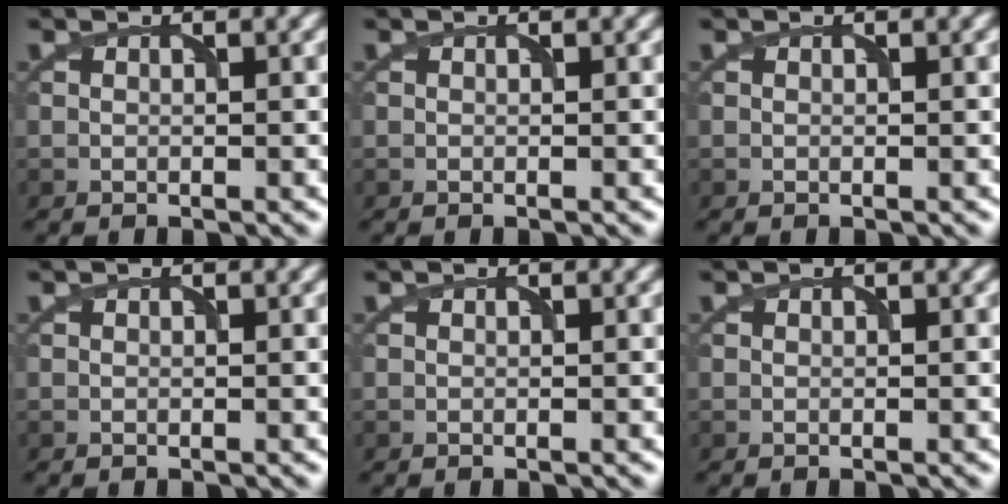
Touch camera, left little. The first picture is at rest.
{"total": 0.0}
{"total": 0.0}
{"total": 0.0}
{"total": 0.0}
{"total": 0.0}